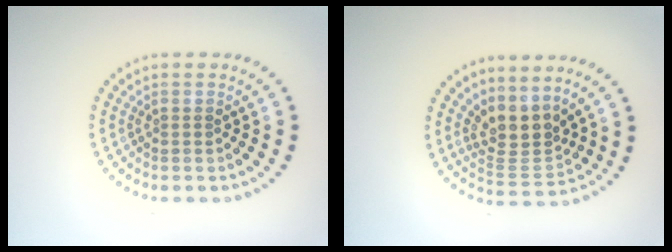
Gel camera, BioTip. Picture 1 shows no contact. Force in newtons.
{"total": 3.5, "press": 2.6, "slide": 2.3}